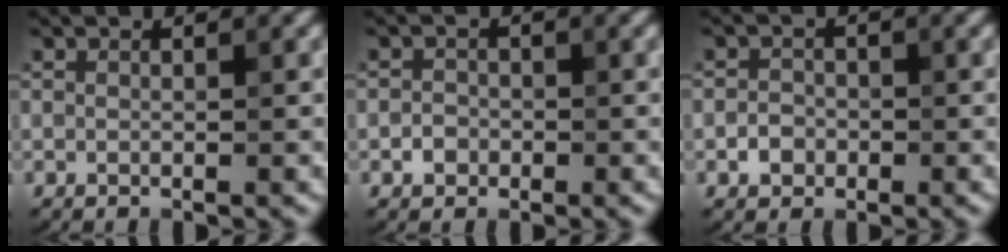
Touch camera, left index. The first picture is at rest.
{"total": 1.2, "force": [-0.5, 1.0, 0.4], "torque": [0.000, 0.000, -0.012]}
{"total": 1.5, "force": [-0.6, 1.3, 0.6], "torque": [-0.003, 0.001, -0.014]}